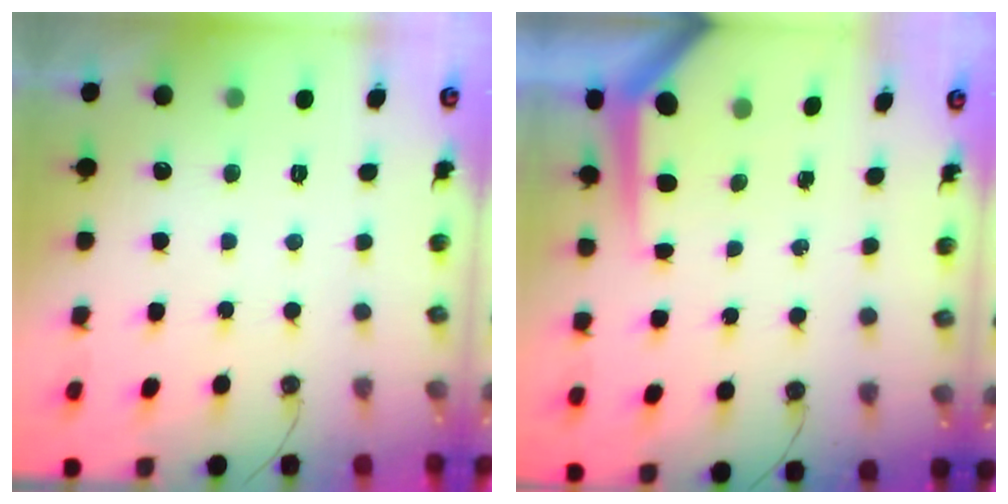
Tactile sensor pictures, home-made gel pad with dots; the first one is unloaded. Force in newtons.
{"total": 5.7, "press": 5.7, "slide": 0.5}